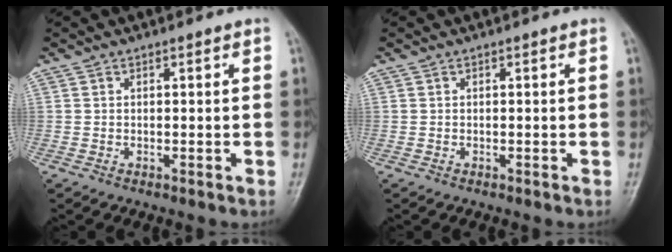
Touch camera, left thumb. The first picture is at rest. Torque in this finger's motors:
{"motor_torque": [0.00, 0.00, 0.00, 0.00, 0.01]}